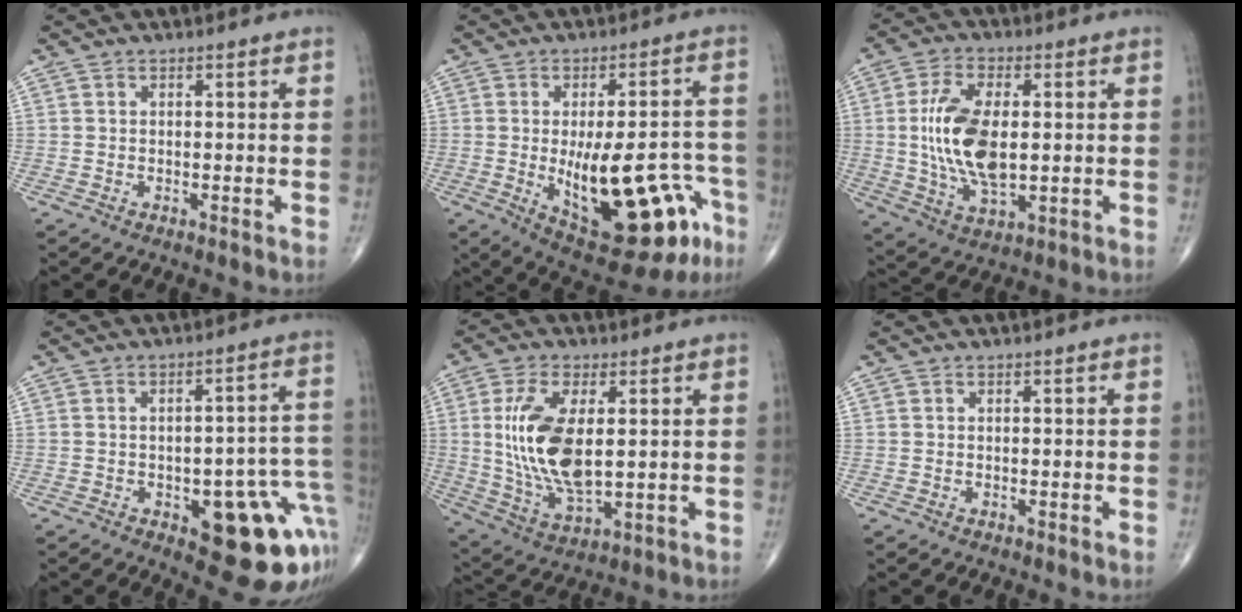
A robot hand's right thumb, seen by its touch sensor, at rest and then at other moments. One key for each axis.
{"total": 21.5, "fx": -6.7, "fy": 9.1, "fz": 18.3, "tx": -0.221, "ty": 0.024, "tz": -0.069}
{"total": 14.2, "fx": 0.6, "fy": 7.1, "fz": 12.3, "tx": -0.238, "ty": -0.006, "tz": 0.016}
{"total": 17.5, "fx": -6.0, "fy": 7.2, "fz": 14.7, "tx": -0.109, "ty": 0.043, "tz": -0.053}
{"total": 15.2, "fx": 1.8, "fy": 7.0, "fz": 13.4, "tx": -0.267, "ty": -0.018, "tz": 0.045}
{"total": 0.0}